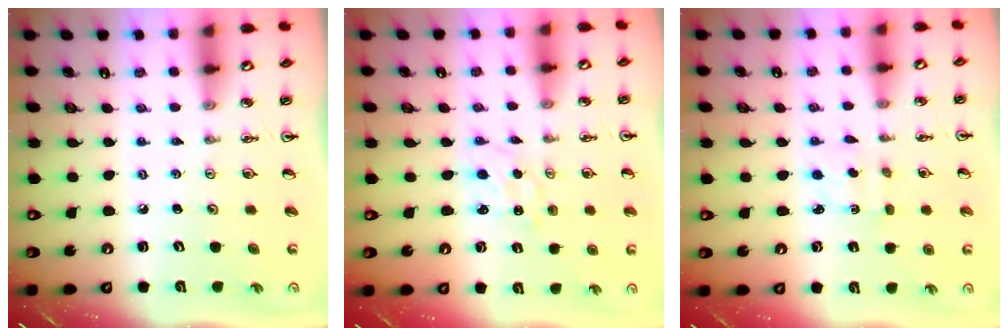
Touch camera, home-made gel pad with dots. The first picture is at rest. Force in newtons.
{"total": 0.6, "press": 0.6, "slide": 0.1}
{"total": 2.1, "press": 2.0, "slide": 0.6}